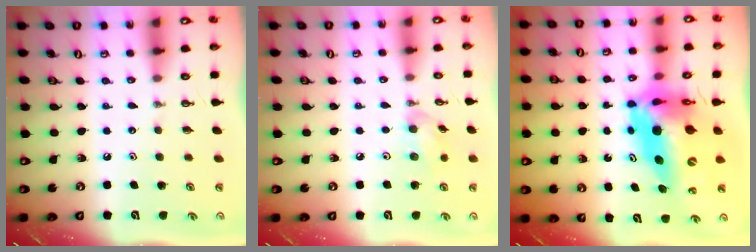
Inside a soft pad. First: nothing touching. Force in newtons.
{"total": 6.7, "press": 6.6, "slide": 0.8}
{"total": 19.6, "press": 19.5, "slide": 2.0}